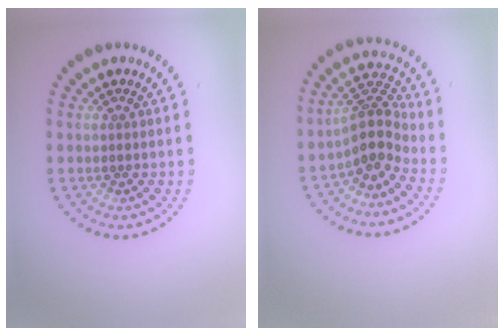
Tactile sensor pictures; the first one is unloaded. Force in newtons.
{"total": 3.7, "press": 2.7, "slide": 2.5}